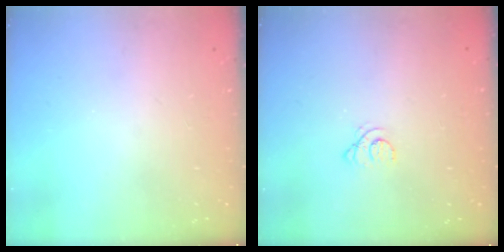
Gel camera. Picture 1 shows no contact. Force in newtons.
{"total": 1.6, "press": 1.6, "slide": 0.2}